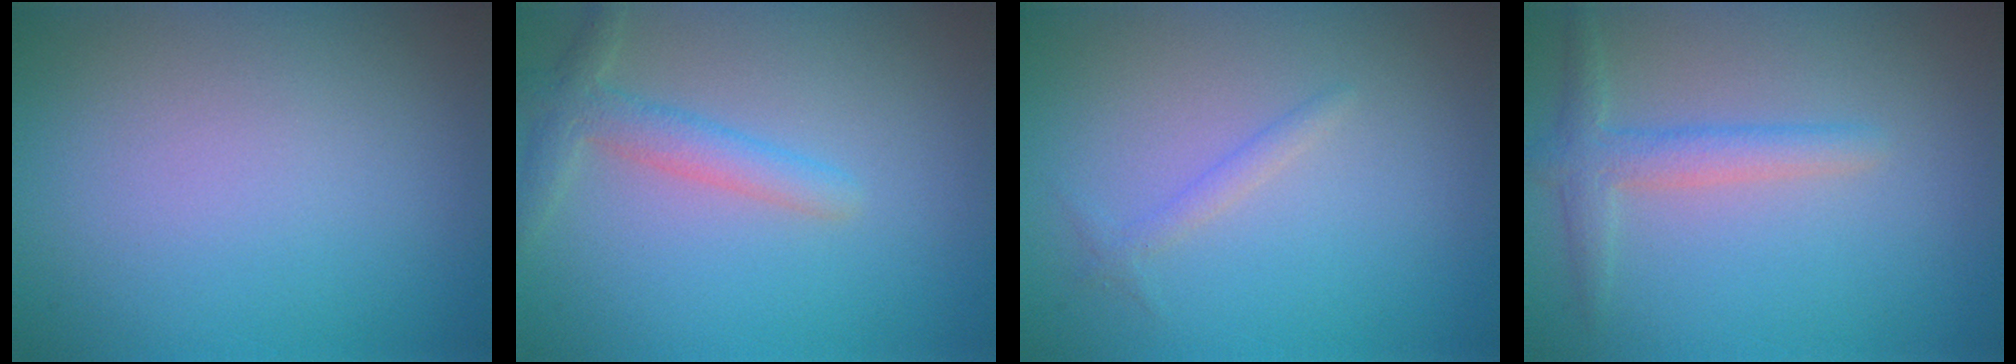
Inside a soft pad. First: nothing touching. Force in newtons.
{"total": 2.6, "press": 2.5, "slide": 0.2}
{"total": 1.0, "press": 1.0, "slide": 0.0}
{"total": 2.4, "press": 2.4, "slide": 0.1}